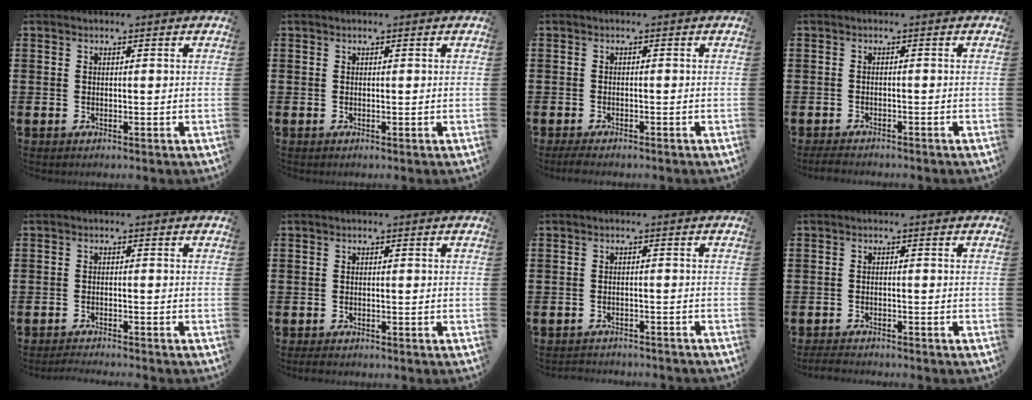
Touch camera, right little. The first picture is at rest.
{"total": 0.0}
{"total": 1.2, "force": [-1.0, 0.2, 0.5], "torque": [-0.011, 0.000, -0.021]}
{"total": 1.4, "force": [-1.3, 0.2, 0.4], "torque": [-0.011, 0.003, -0.028]}
{"total": 1.4, "force": [-1.4, -0.2, 0.1], "torque": [-0.002, 0.001, -0.027]}
{"total": 0.9, "force": [-0.8, 0.3, 0.4], "torque": [-0.010, 0.001, -0.017]}
{"total": 1.7, "force": [-1.7, 0.0, -0.2], "torque": [-0.002, 0.003, -0.038]}
{"total": 1.7, "force": [-1.7, 0.1, 0.2], "torque": [-0.007, 0.003, -0.036]}